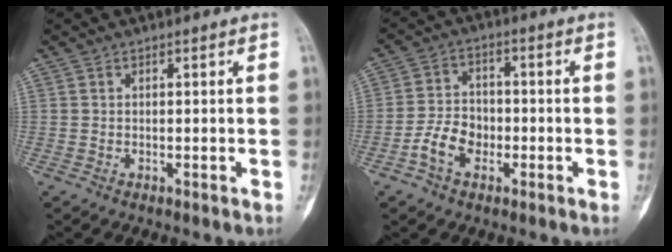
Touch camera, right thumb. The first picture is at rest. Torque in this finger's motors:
{"motor_torque": [0.51, 0.17, 0.81, -0.36, 0.02]}